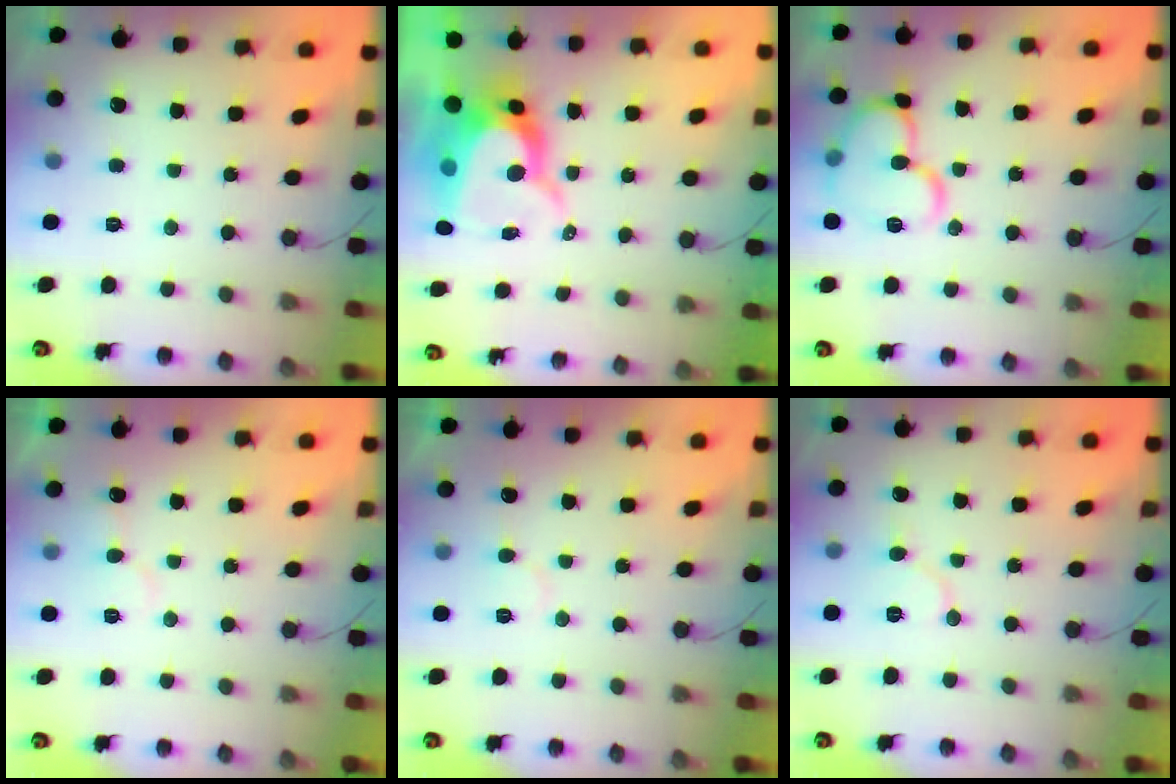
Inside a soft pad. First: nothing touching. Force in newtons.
{"total": 12.1, "press": 12.1, "slide": 1.0}
{"total": 13.3, "press": 13.3, "slide": 1.0}
{"total": 6.5, "press": 6.5, "slide": 0.4}
{"total": 5.4, "press": 5.4, "slide": 0.5}
{"total": 6.5, "press": 6.5, "slide": 0.7}